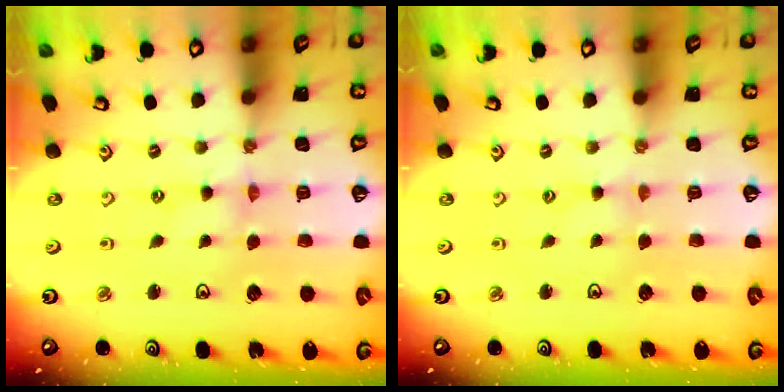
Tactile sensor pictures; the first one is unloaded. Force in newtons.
{"total": 0.0}